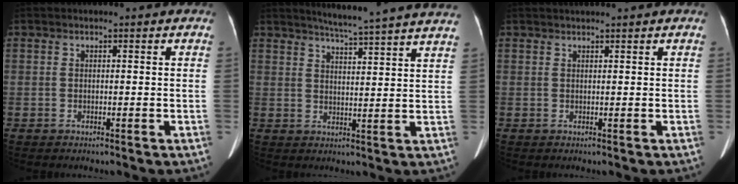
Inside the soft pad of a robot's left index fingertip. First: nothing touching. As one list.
[{"total": 14.9, "force": [13.6, -1.1, 5.9], "torque": [-0.095, -0.026, 0.166]}, {"total": 2.2, "force": [2.0, -0.4, 0.7], "torque": [-0.005, 0.024, 0.039]}]